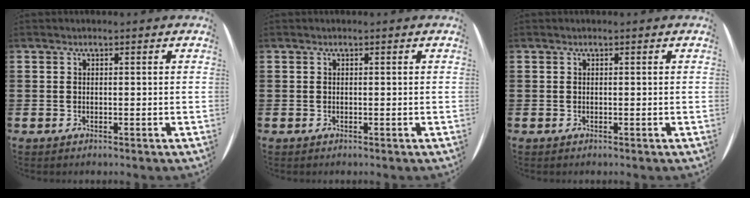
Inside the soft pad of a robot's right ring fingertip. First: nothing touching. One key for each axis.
{"total": 0.0}
{"total": 0.0}